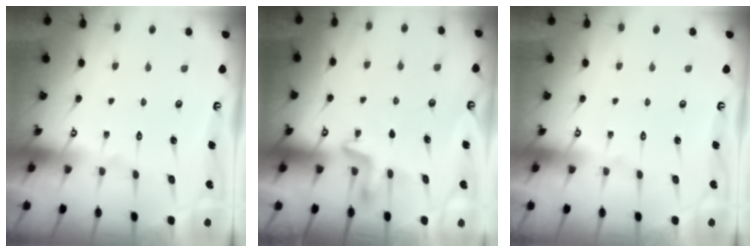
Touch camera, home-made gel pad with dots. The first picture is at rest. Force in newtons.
{"total": 3.2, "press": 3.2, "slide": 0.4}
{"total": 0.0}